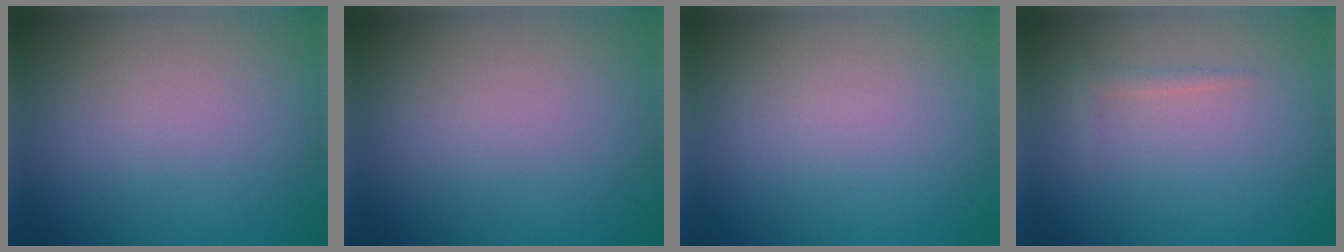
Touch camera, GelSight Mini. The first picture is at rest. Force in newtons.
{"total": 0.0}
{"total": 0.0}
{"total": 0.8, "press": 0.8, "slide": 0.0}